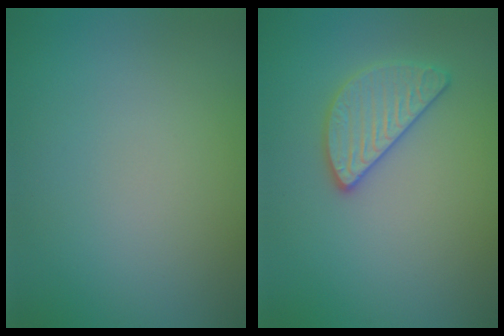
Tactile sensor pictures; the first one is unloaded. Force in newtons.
{"total": 2.7, "press": 2.7, "slide": 0.1}